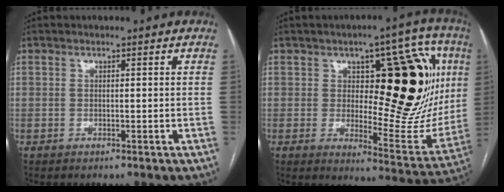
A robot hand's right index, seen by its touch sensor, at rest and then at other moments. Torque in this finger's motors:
{"motor_torque": [1.50, 0.64, 0.56, 0.11]}